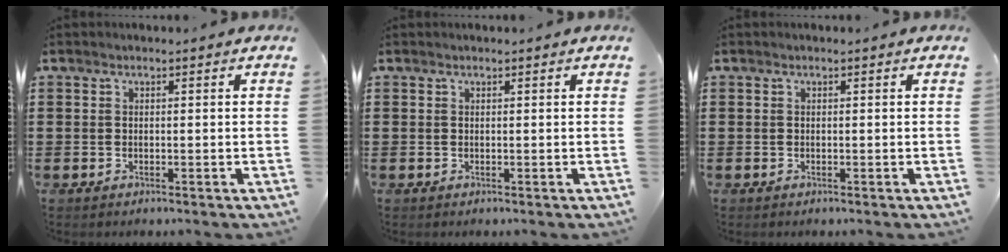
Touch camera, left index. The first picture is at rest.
{"total": 0.0}
{"total": 0.0}